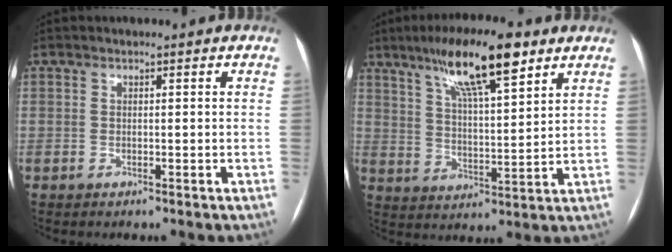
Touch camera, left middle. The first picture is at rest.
{"total": 13.7, "force": [8.6, 2.2, 10.4], "torque": [-0.183, 0.013, 0.148]}